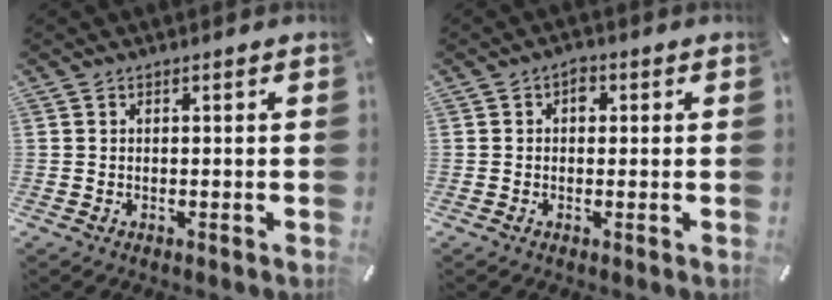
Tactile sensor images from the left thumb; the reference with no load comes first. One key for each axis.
{"total": 2.4, "fx": 0.4, "fy": 1.8, "fz": 1.6, "tx": -0.017, "ty": 0.002, "tz": 0.001}